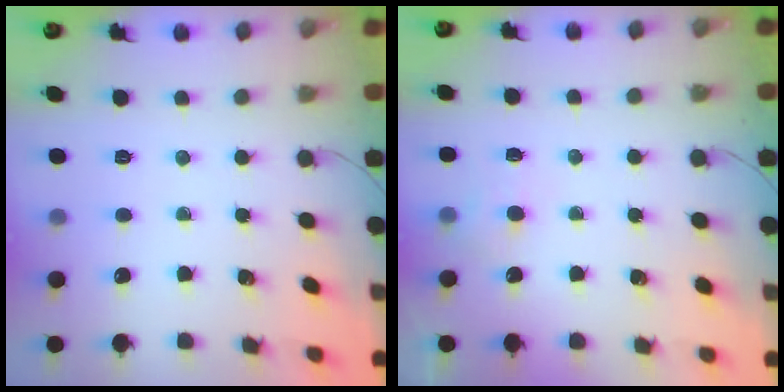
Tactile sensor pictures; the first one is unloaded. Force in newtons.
{"total": 3.9, "press": 3.6, "slide": 1.5}